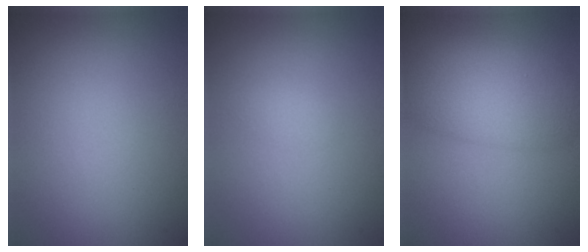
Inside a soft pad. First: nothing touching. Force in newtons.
{"total": 0.6, "press": 0.6, "slide": 0.0}
{"total": 6.3, "press": 6.3, "slide": 0.2}